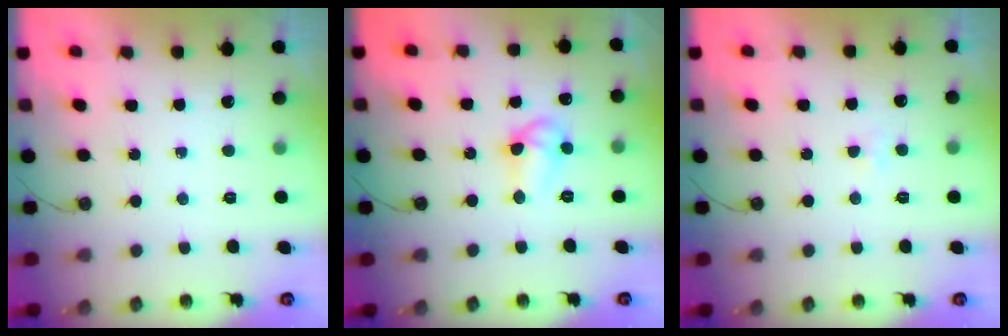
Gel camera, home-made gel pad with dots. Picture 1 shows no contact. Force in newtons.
{"total": 8.5, "press": 8.5, "slide": 0.6}
{"total": 2.4, "press": 2.3, "slide": 0.6}